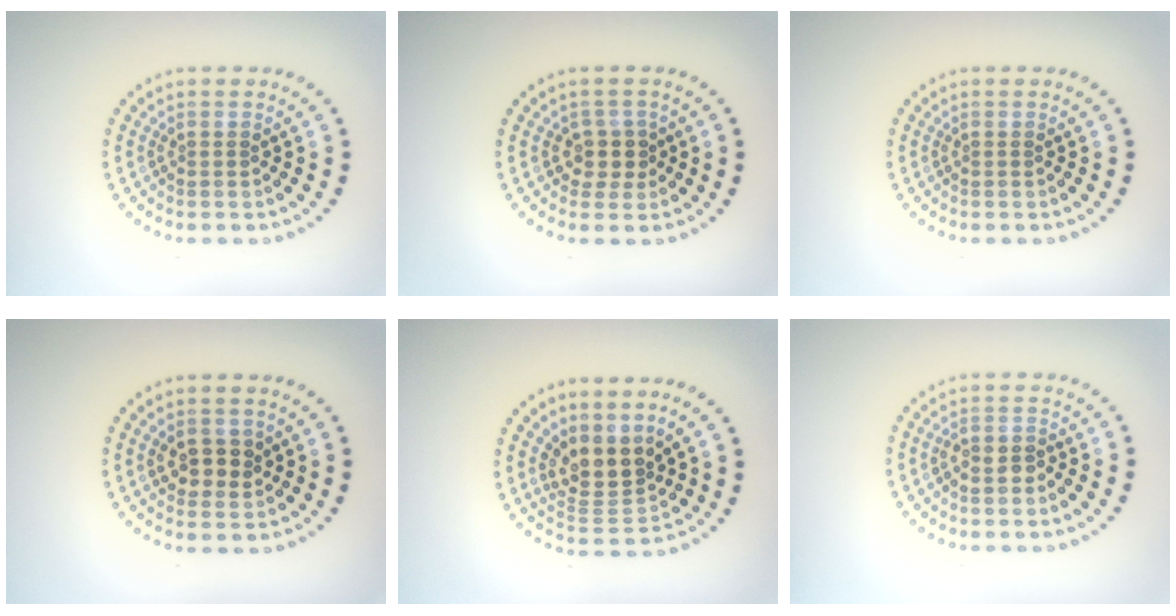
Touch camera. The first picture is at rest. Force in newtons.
{"total": 2.2, "press": 1.9, "slide": 1.2}
{"total": 0.0}
{"total": 2.5, "press": 2.4, "slide": 0.6}
{"total": 3.6, "press": 2.7, "slide": 2.4}
{"total": 1.3, "press": 1.1, "slide": 0.7}